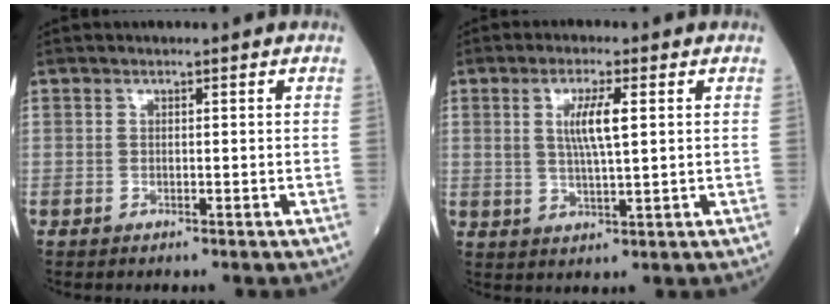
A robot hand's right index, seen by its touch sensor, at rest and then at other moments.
{"total": 5.7, "force": [1.5, 0.6, 5.5], "torque": [-0.107, 0.000, 0.029]}